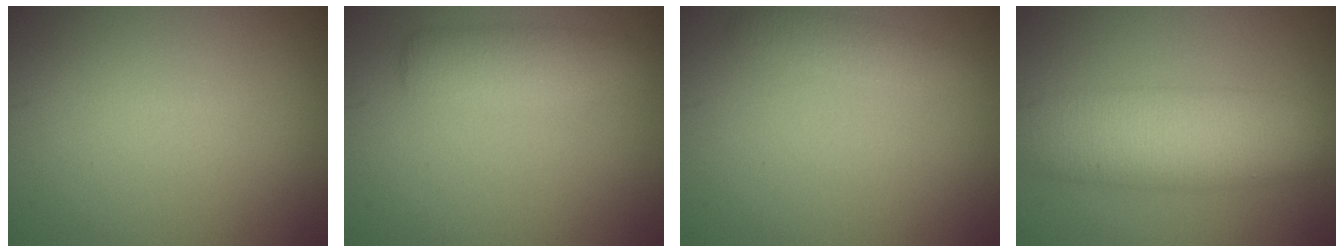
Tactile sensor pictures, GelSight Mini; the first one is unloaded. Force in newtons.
{"total": 3.2, "press": 3.2, "slide": 0.3}
{"total": 1.7, "press": 1.7, "slide": 0.0}
{"total": 8.2, "press": 8.2, "slide": 0.3}